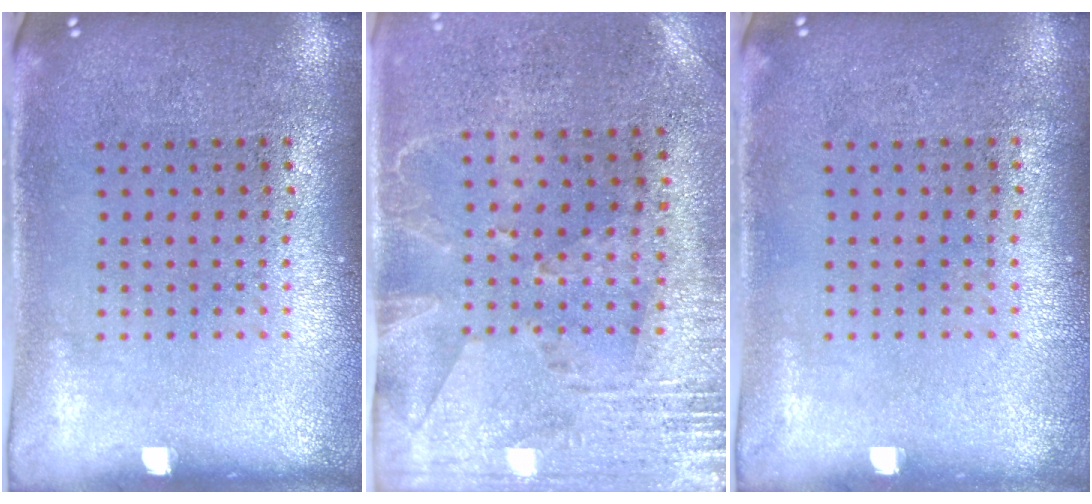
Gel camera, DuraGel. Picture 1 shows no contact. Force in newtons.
{"total": 2.7, "press": 2.3, "slide": 1.5}
{"total": 0.0}